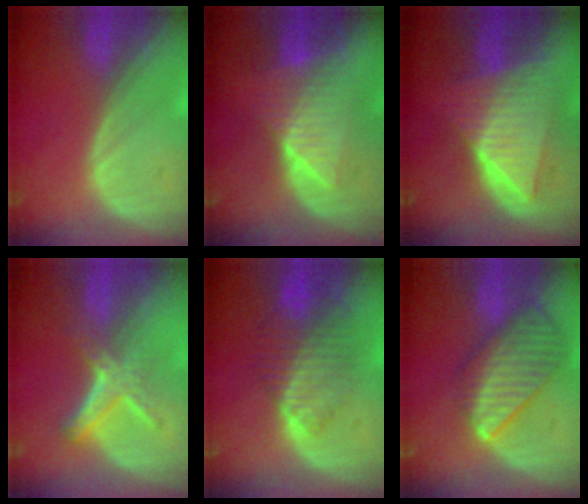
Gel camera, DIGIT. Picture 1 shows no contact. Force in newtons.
{"total": 7.1, "press": 7.0, "slide": 1.1}
{"total": 9.6, "press": 9.6, "slide": 0.8}
{"total": 6.1, "press": 5.2, "slide": 3.2}
{"total": 8.2, "press": 7.3, "slide": 3.8}
{"total": 9.6, "press": 8.4, "slide": 4.7}